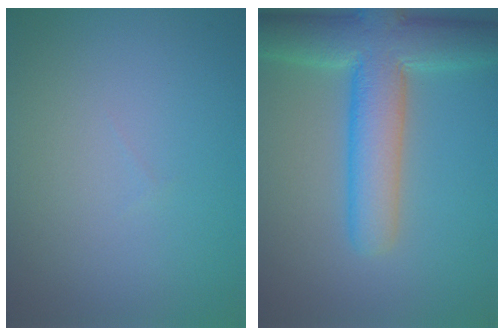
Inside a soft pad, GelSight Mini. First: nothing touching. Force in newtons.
{"total": 8.7, "press": 8.7, "slide": 0.5}